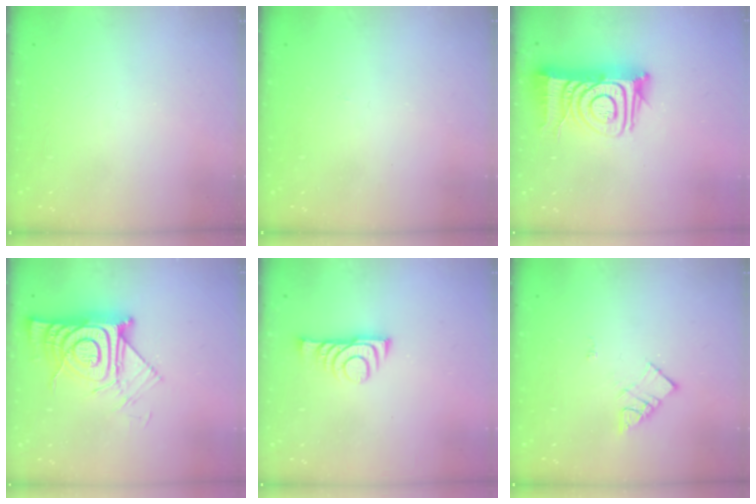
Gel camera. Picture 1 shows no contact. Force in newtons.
{"total": 2.8, "press": 2.8, "slide": 0.4}
{"total": 15.9, "press": 15.8, "slide": 1.6}
{"total": 14.2, "press": 14.2, "slide": 1.1}
{"total": 8.2, "press": 8.1, "slide": 1.0}
{"total": 6.9, "press": 6.9, "slide": 0.3}